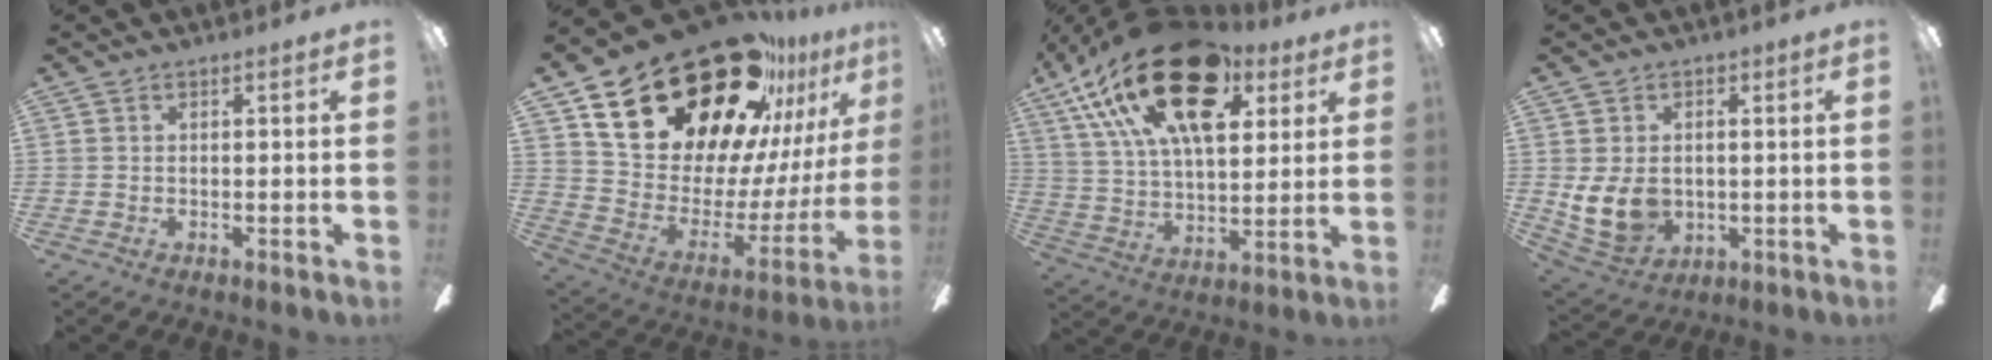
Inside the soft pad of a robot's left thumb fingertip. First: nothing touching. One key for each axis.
{"total": 32.3, "fx": 22.8, "fy": 15.3, "fz": 17.1, "tx": -0.250, "ty": -0.154, "tz": 0.426}
{"total": 26.8, "fx": 14.6, "fy": 13.4, "fz": 18.0, "tx": -0.306, "ty": -0.068, "tz": 0.248}
{"total": 10.7, "fx": -0.3, "fy": 8.3, "fz": 6.7, "tx": -0.149, "ty": 0.001, "tz": -0.002}